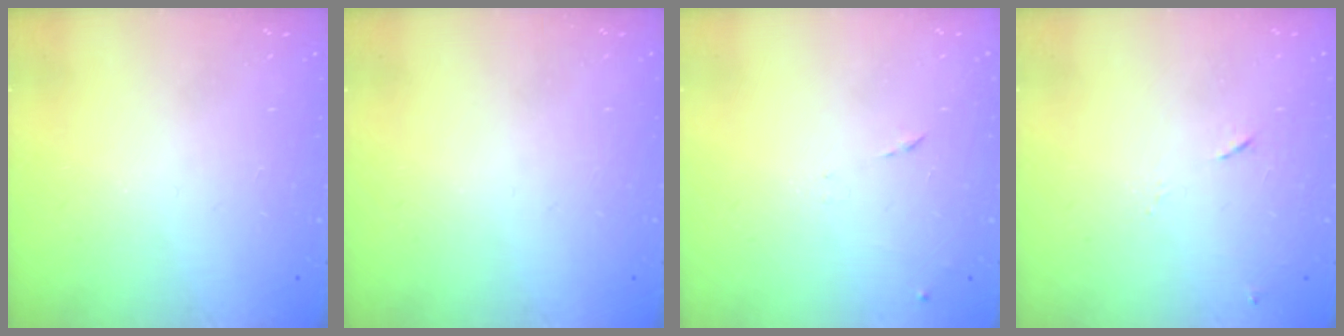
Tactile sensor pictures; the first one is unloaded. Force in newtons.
{"total": 0.0}
{"total": 6.6, "press": 6.6, "slide": 0.4}
{"total": 7.4, "press": 7.4, "slide": 0.7}